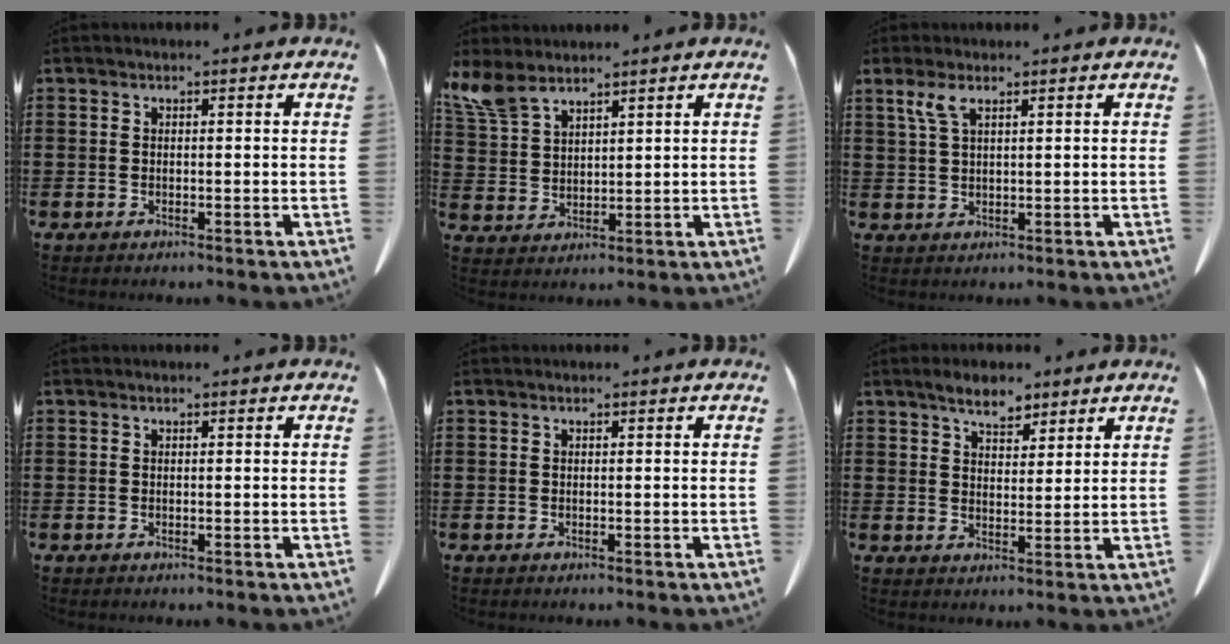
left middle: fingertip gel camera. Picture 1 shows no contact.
{"total": 5.5, "force": [4.5, 1.9, 2.6], "torque": [-0.068, -0.007, 0.085]}
{"total": 3.2, "force": [2.0, 0.8, 2.4], "torque": [-0.062, 0.000, 0.032]}
{"total": 0.0}
{"total": 0.0}
{"total": 5.0, "force": [4.0, 2.1, 2.0], "torque": [-0.043, -0.002, 0.072]}